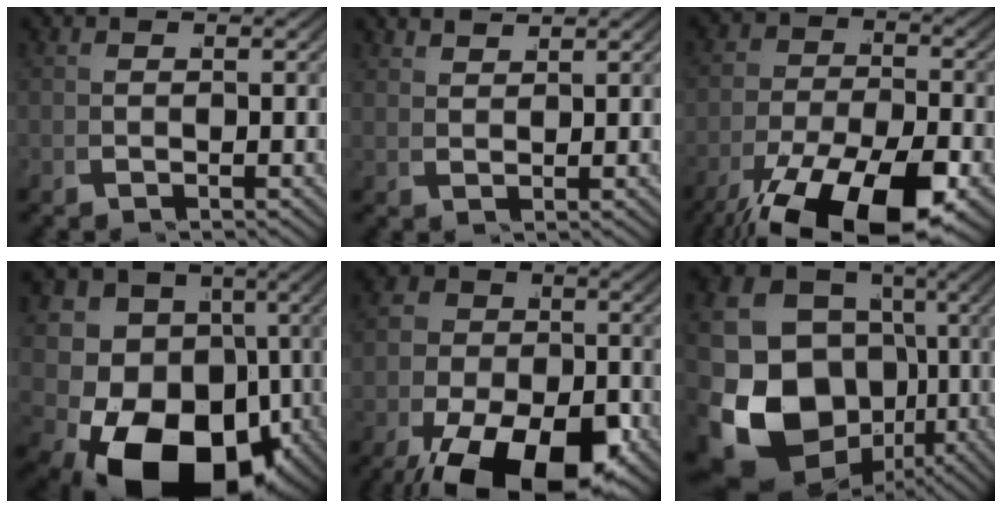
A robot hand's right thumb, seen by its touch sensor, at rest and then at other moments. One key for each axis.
{"total": 2.6, "fx": 2.6, "fy": -0.2, "fz": 0.1, "tx": 0.001, "ty": 0.008, "tz": 0.055}
{"total": 11.4, "fx": -5.4, "fy": 5.9, "fz": 8.2, "tx": -0.137, "ty": -0.054, "tz": -0.058}
{"total": 20.4, "fx": -3.3, "fy": 15.1, "fz": 13.4, "tx": -0.262, "ty": -0.087, "tz": -0.018}
{"total": 12.7, "fx": -5.1, "fy": 7.8, "fz": 8.6, "tx": -0.141, "ty": -0.064, "tz": -0.052}
{"total": 17.8, "fx": -1.8, "fy": 14.3, "fz": 10.4, "tx": -0.231, "ty": -0.071, "tz": -0.007}